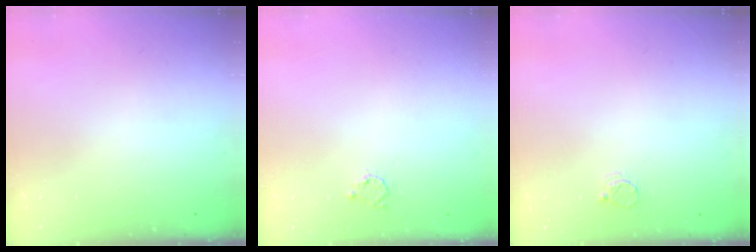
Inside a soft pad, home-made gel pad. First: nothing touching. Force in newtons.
{"total": 2.4, "press": 2.4, "slide": 0.4}
{"total": 3.1, "press": 3.1, "slide": 0.1}